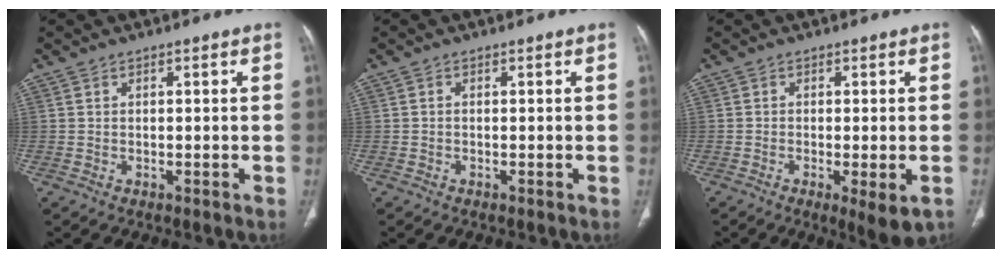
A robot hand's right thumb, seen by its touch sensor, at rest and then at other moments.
{"total": 0.0}
{"total": 5.3, "force": [-2.0, 1.2, 4.7], "torque": [-0.072, -0.016, -0.028]}